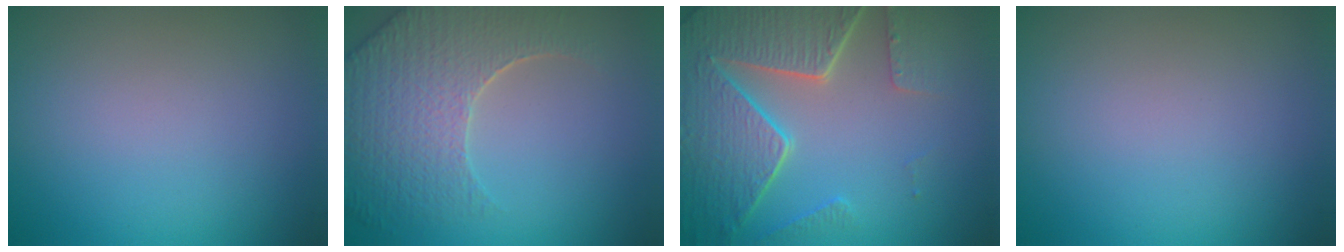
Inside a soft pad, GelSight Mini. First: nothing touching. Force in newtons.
{"total": 7.0, "press": 5.5, "slide": 4.3}
{"total": 8.4, "press": 6.1, "slide": 5.8}
{"total": 0.0}